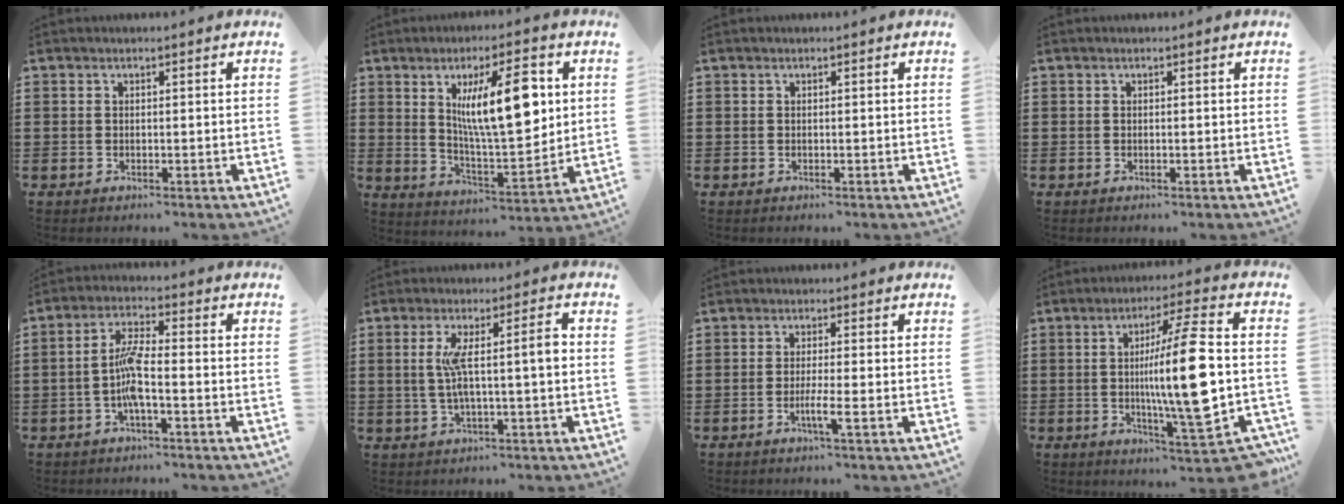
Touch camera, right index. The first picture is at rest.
{"total": 13.5, "force": [3.9, 4.3, 12.2], "torque": [-0.210, 0.004, 0.063]}
{"total": 0.0}
{"total": 0.0}
{"total": 5.9, "force": [-1.7, 1.1, 5.5], "torque": [-0.127, -0.006, -0.041]}
{"total": 6.9, "force": [0.3, 0.6, 6.9], "torque": [-0.126, 0.001, -0.002]}
{"total": 3.3, "force": [-1.4, 0.0, 3.0], "torque": [-0.053, -0.008, -0.026]}
{"total": 14.7, "force": [-1.4, 2.1, 14.5], "torque": [-0.235, -0.013, -0.031]}